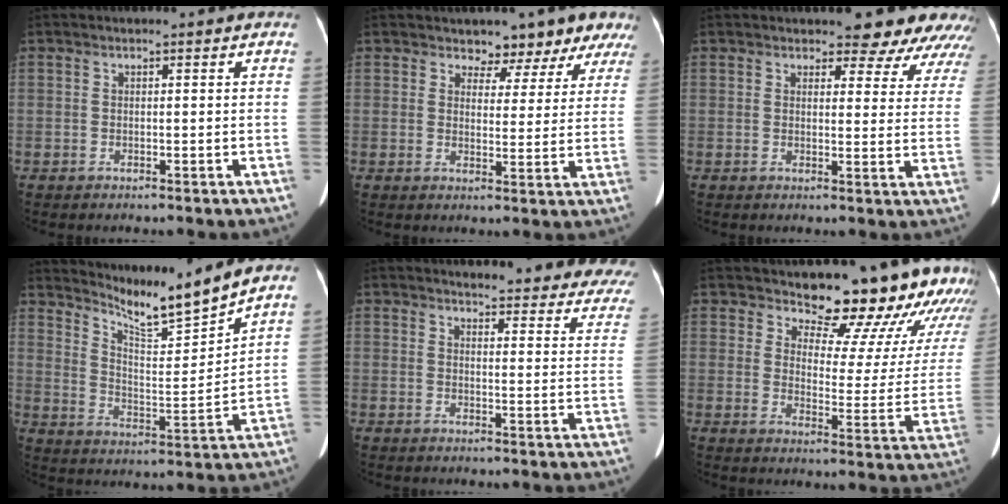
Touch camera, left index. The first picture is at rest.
{"total": 7.7, "force": [6.8, 3.5, 0.8], "torque": [0.006, -0.006, 0.060]}
{"total": 10.6, "force": [9.5, 3.5, 3.2], "torque": [-0.005, -0.021, 0.082]}
{"total": 9.6, "force": [9.1, -1.8, 2.3], "torque": [-0.057, -0.036, 0.165]}
{"total": 22.6, "force": [21.4, 3.8, 6.2], "torque": [-0.053, -0.096, 0.219]}
{"total": 19.5, "force": [18.0, 4.9, 5.4], "torque": [-0.043, -0.086, 0.198]}